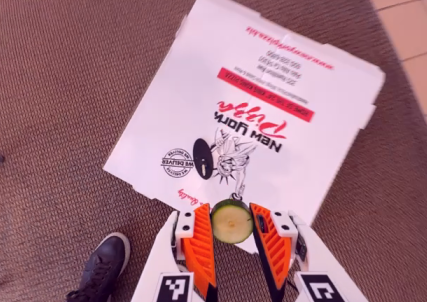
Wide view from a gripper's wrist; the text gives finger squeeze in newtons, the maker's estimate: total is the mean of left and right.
{"total": 8.2, "left": 8.2, "right": 8.3}